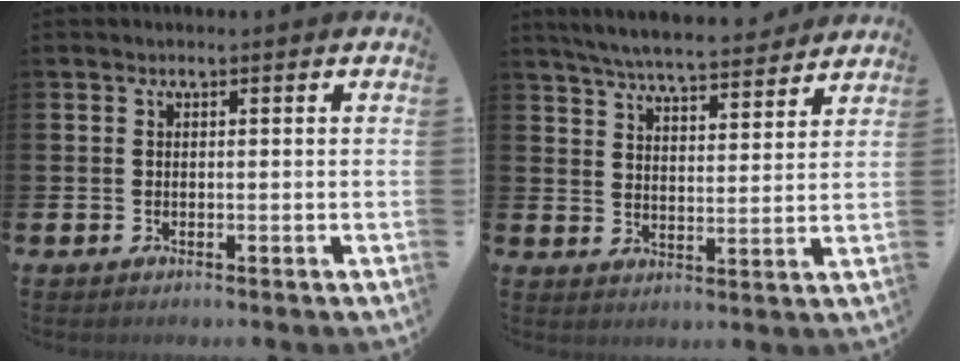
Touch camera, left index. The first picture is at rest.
{"total": 5.9, "force": [5.7, 0.4, 1.4], "torque": [-0.044, -0.037, 0.099]}